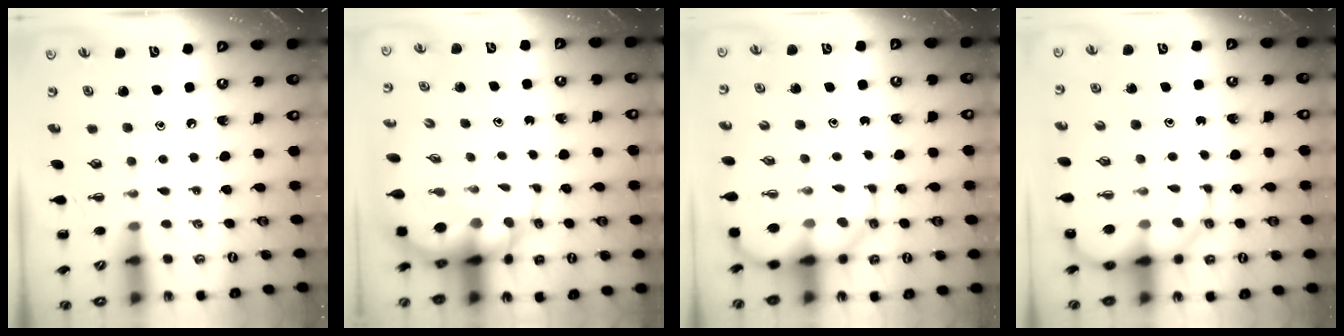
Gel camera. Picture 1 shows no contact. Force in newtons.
{"total": 9.2, "press": 8.8, "slide": 2.7}
{"total": 10.3, "press": 9.9, "slide": 3.1}
{"total": 11.3, "press": 10.9, "slide": 3.1}